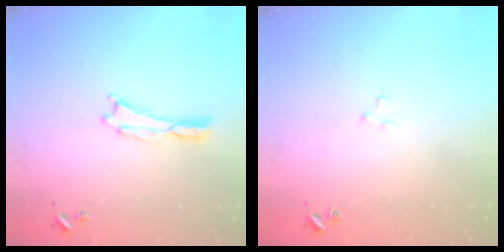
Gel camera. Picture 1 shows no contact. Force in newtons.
{"total": 2.2, "press": 2.2, "slide": 0.2}